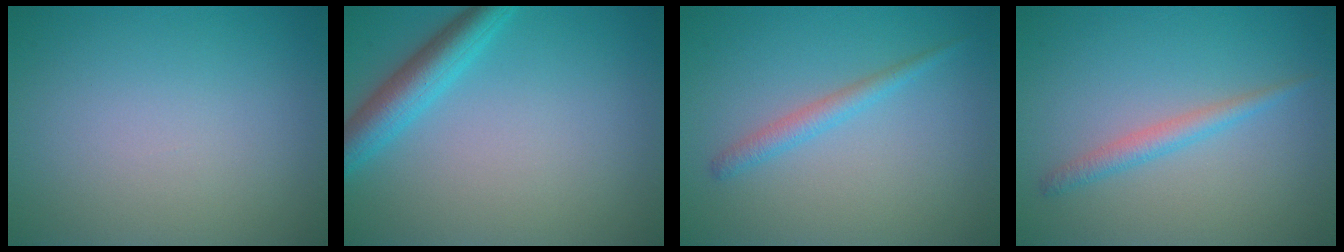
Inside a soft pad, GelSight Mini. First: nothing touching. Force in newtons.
{"total": 3.9, "press": 3.9, "slide": 0.1}
{"total": 1.7, "press": 1.7, "slide": 0.2}
{"total": 1.8, "press": 1.8, "slide": 0.1}